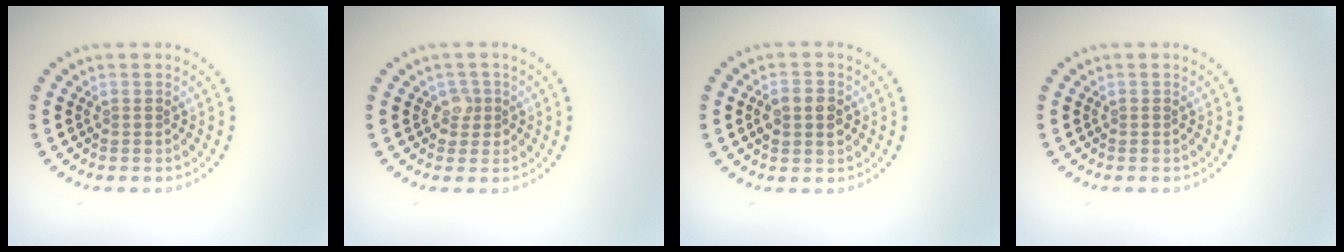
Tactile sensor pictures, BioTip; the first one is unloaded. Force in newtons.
{"total": 1.6, "press": 1.3, "slide": 0.8}
{"total": 3.0, "press": 3.0, "slide": 0.1}
{"total": 0.0}